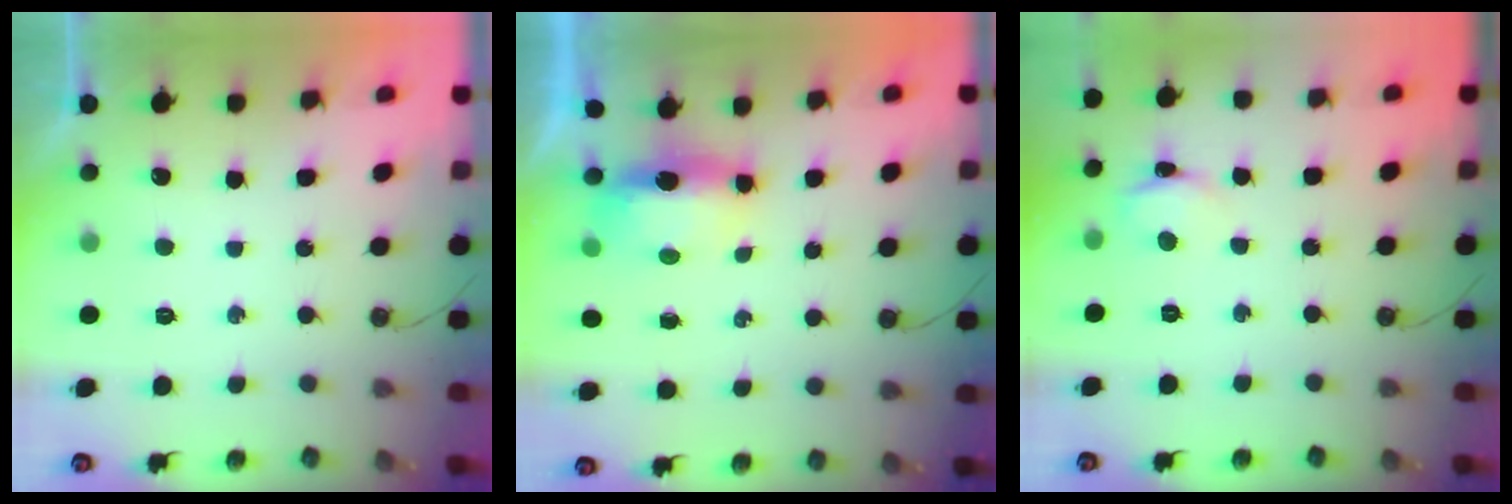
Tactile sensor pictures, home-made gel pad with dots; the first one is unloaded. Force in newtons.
{"total": 6.3, "press": 6.2, "slide": 1.2}
{"total": 3.7, "press": 3.7, "slide": 0.3}